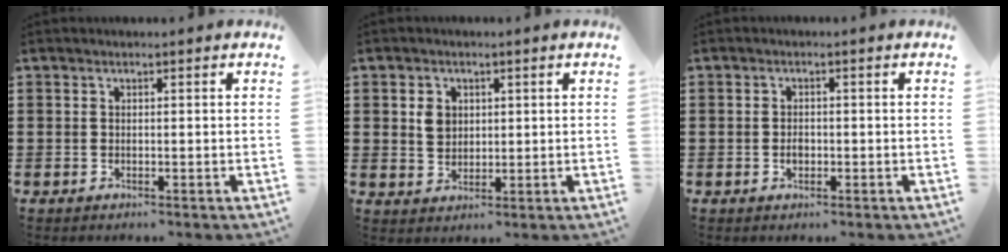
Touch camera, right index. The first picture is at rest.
{"total": 3.2, "force": [0.9, 2.6, 1.7], "torque": [-0.041, 0.010, 0.015]}
{"total": 1.5, "force": [-0.4, 0.9, 1.1], "torque": [-0.022, 0.003, -0.008]}